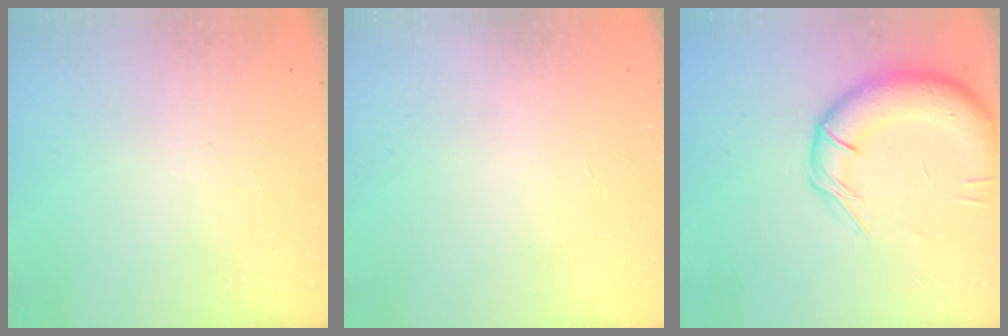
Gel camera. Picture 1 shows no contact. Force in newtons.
{"total": 0.6, "press": 0.6, "slide": 0.2}
{"total": 15.4, "press": 14.9, "slide": 4.0}